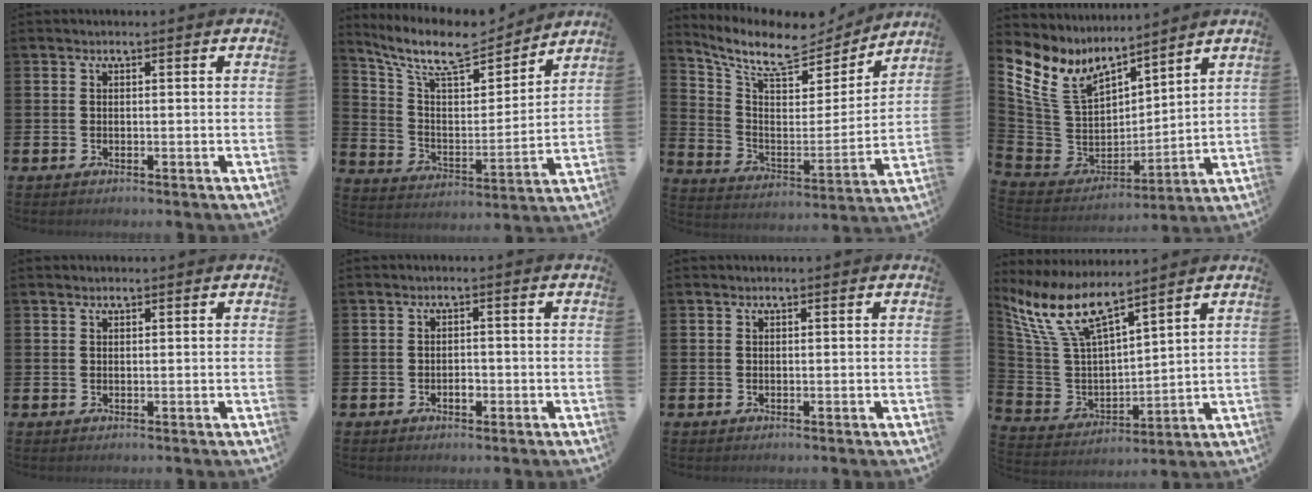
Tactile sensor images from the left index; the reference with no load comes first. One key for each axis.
{"total": 10.6, "fx": 8.9, "fy": 3.3, "fz": 4.6, "tx": -0.124, "ty": -0.055, "tz": 0.153}
{"total": 9.4, "fx": 7.9, "fy": 3.3, "fz": 3.9, "tx": -0.102, "ty": -0.057, "tz": 0.131}
{"total": 9.6, "fx": 7.9, "fy": 4.7, "fz": 2.8, "tx": -0.106, "ty": -0.052, "tz": 0.148}
{"total": 0.8, "fx": 0.8, "fy": 0.2, "fz": 0.1, "tx": 0.010, "ty": -0.003, "tz": 0.011}
{"total": 1.3, "fx": -0.5, "fy": 0.8, "fz": 0.9, "tx": -0.004, "ty": -0.004, "tz": -0.011}
{"total": 0.0}
{"total": 10.1, "fx": 8.0, "fy": 2.8, "fz": 5.5, "tx": -0.143, "ty": -0.039, "tz": 0.142}